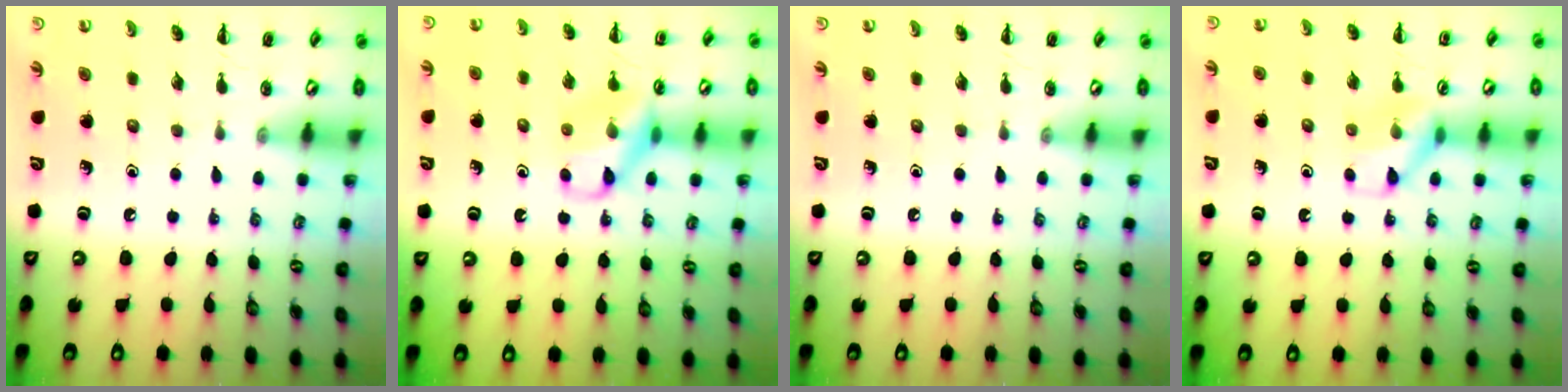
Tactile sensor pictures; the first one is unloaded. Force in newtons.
{"total": 12.7, "press": 12.6, "slide": 1.1}
{"total": 0.0}
{"total": 8.9, "press": 8.9, "slide": 0.5}